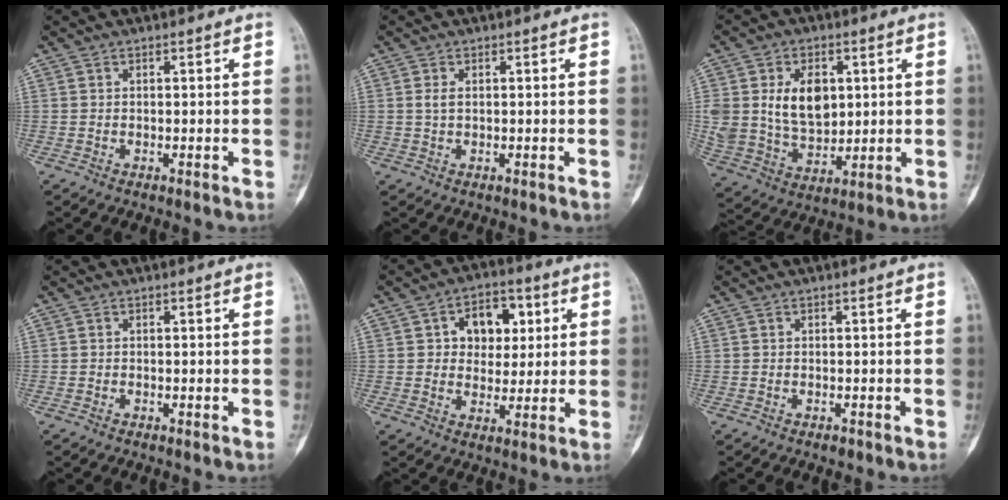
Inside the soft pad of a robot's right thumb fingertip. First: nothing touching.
{"total": 1.8, "force": [0.4, 1.0, 1.4], "torque": [-0.030, 0.003, 0.010]}
{"total": 13.9, "force": [3.1, 9.5, 9.7], "torque": [-0.150, -0.015, 0.068]}
{"total": 0.0}
{"total": 9.9, "force": [2.7, 7.2, 6.2], "torque": [-0.038, 0.001, 0.039]}
{"total": 0.8, "force": [-0.5, 0.5, 0.3], "torque": [-0.002, 0.001, -0.008]}